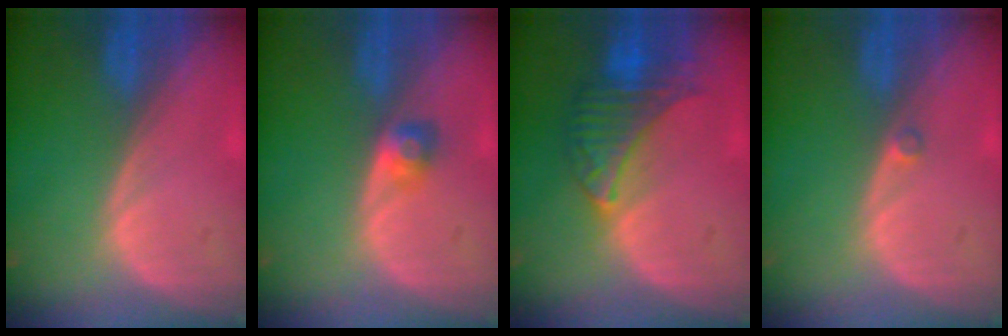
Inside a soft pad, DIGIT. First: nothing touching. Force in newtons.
{"total": 2.4, "press": 2.2, "slide": 1.0}
{"total": 6.8, "press": 6.7, "slide": 0.9}
{"total": 1.0, "press": 0.8, "slide": 0.5}